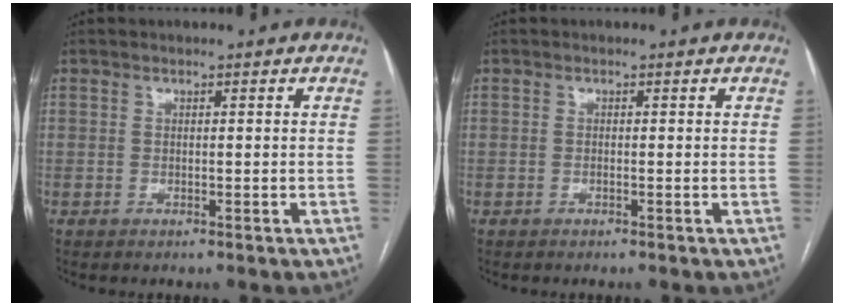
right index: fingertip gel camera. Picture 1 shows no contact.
{"total": 0.0}